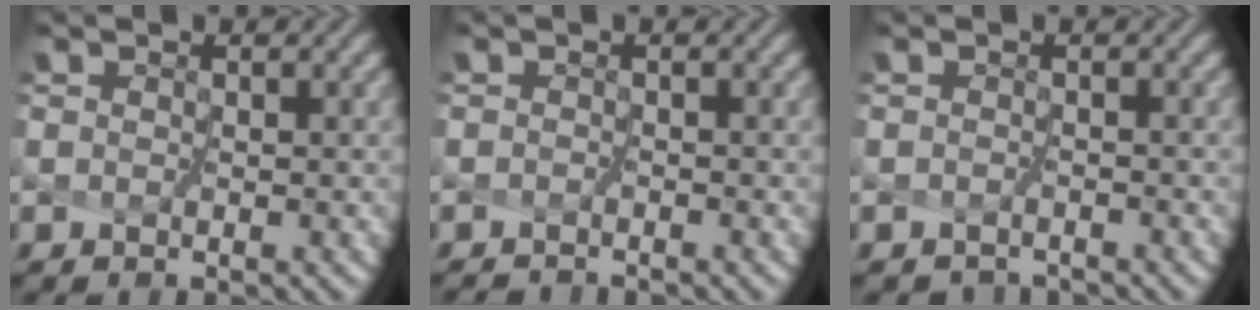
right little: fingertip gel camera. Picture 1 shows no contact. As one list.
[{"total": 1.7, "force": [-1.6, -0.6, -0.3], "torque": [-0.001, -0.013, -0.026]}, {"total": 1.8, "force": [-1.7, 0.3, -0.3], "torque": [0.005, -0.010, -0.033]}]